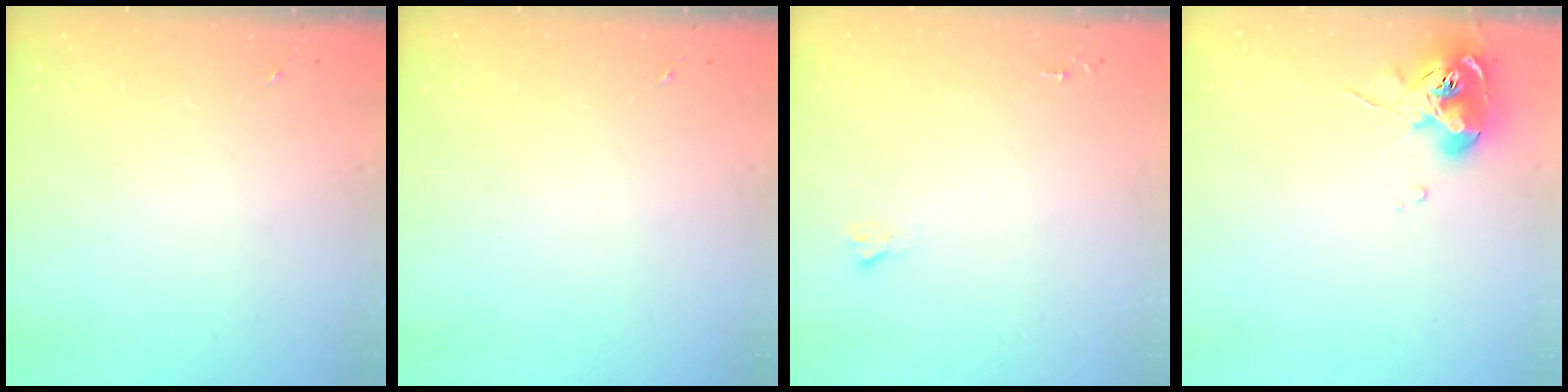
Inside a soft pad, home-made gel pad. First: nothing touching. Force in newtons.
{"total": 0.0}
{"total": 1.9, "press": 1.9, "slide": 0.2}
{"total": 10.4, "press": 10.3, "slide": 1.0}